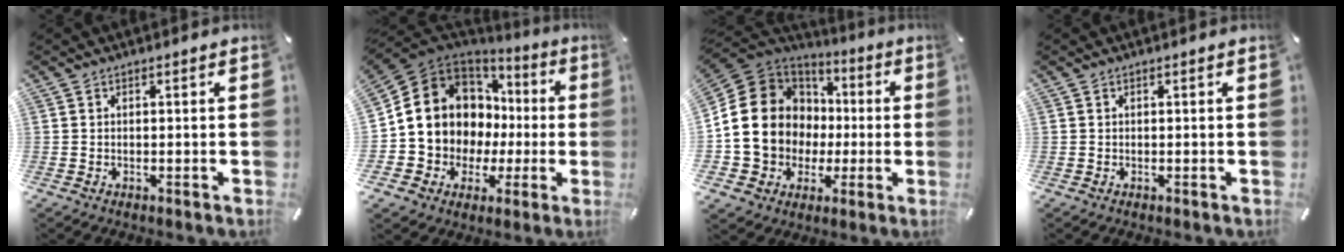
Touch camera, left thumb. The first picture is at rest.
{"total": 13.4, "force": [2.6, 12.3, 4.4], "torque": [-0.082, -0.038, 0.066]}
{"total": 19.5, "force": [0.0, 17.4, 8.9], "torque": [-0.187, -0.010, 0.021]}
{"total": 0.0}